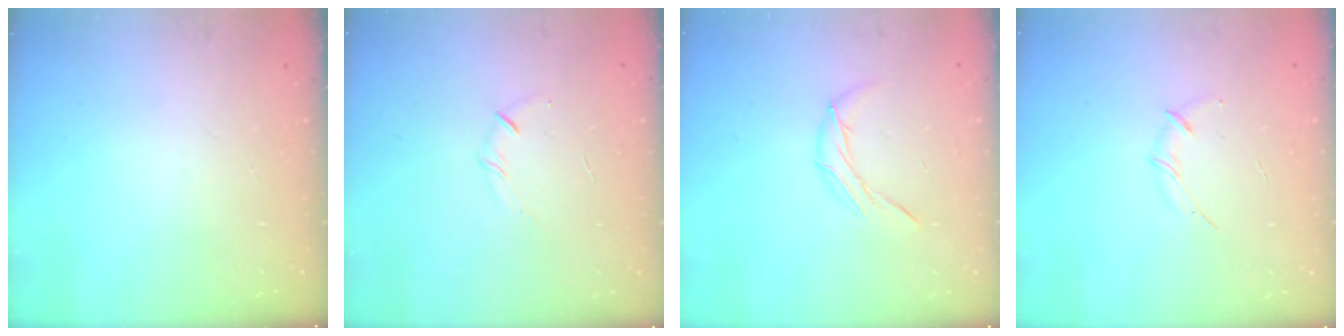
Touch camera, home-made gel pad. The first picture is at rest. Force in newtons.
{"total": 4.2, "press": 4.0, "slide": 1.0}
{"total": 6.3, "press": 6.3, "slide": 0.4}
{"total": 3.4, "press": 3.3, "slide": 0.8}